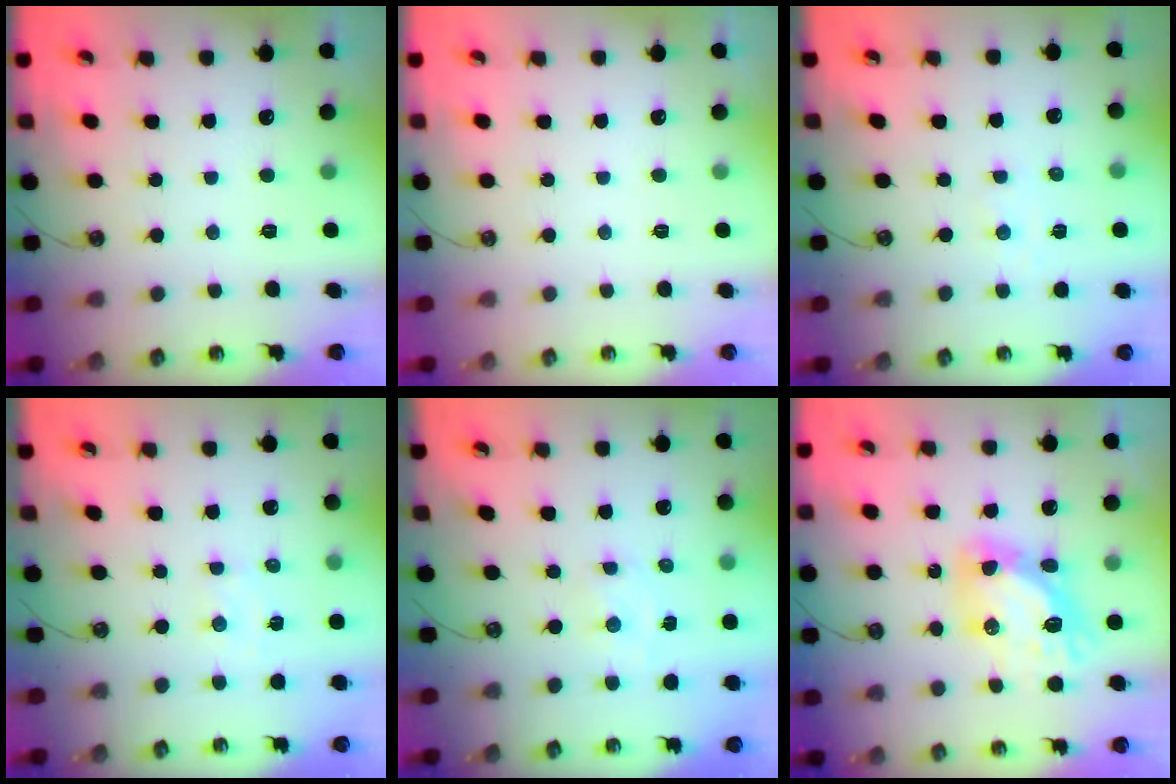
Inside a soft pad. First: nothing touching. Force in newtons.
{"total": 0.0}
{"total": 1.4, "press": 1.4, "slide": 0.2}
{"total": 3.4, "press": 3.4, "slide": 0.4}
{"total": 1.8, "press": 1.8, "slide": 0.3}
{"total": 12.7, "press": 12.7, "slide": 1.3}